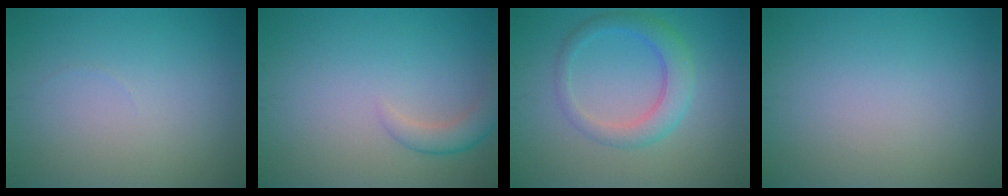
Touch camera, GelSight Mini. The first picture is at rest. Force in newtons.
{"total": 2.6, "press": 2.6, "slide": 0.2}
{"total": 3.6, "press": 3.6, "slide": 0.1}
{"total": 0.0}